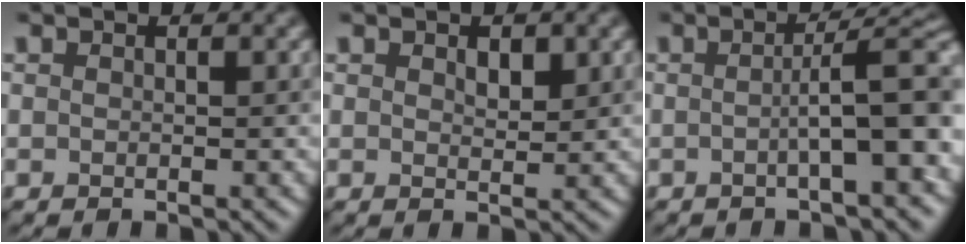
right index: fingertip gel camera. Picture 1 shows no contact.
{"total": 1.2, "force": [0.8, 0.6, 0.7], "torque": [-0.011, 0.003, 0.018]}
{"total": 6.2, "force": [-0.4, 1.2, 6.1], "torque": [-0.078, 0.019, -0.006]}